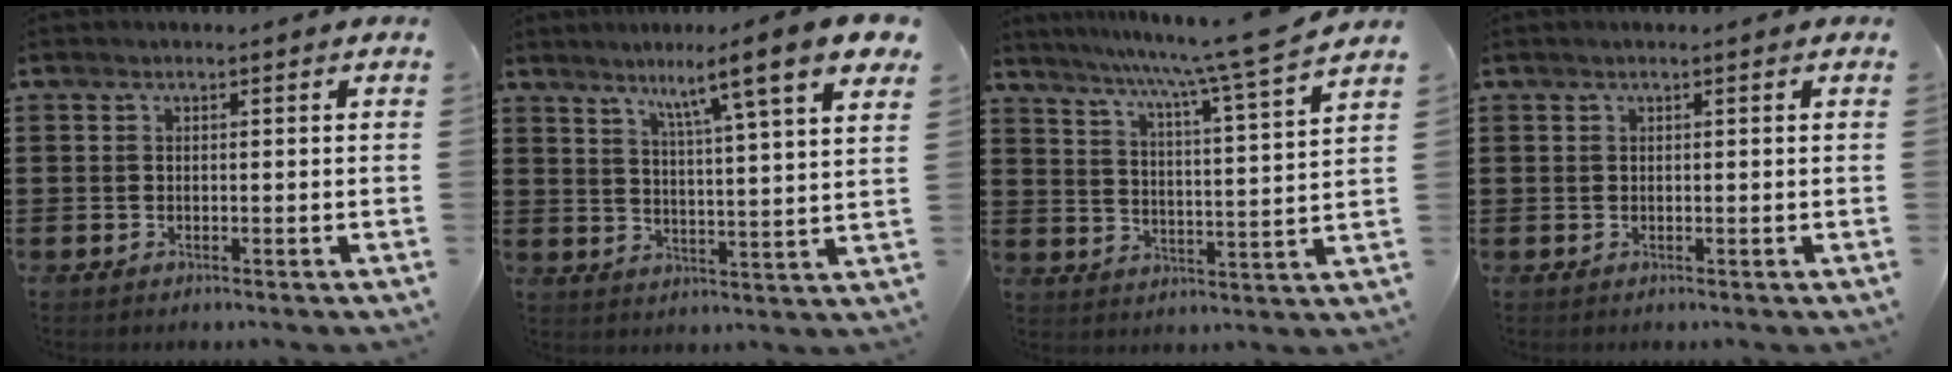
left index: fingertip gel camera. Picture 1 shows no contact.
{"total": 9.3, "force": [6.5, 0.0, 6.6], "torque": [-0.125, -0.039, 0.097]}
{"total": 7.8, "force": [6.6, -1.5, 3.8], "torque": [-0.085, -0.055, 0.100]}
{"total": 0.8, "force": [0.4, 0.0, 0.6], "torque": [-0.011, 0.000, 0.008]}